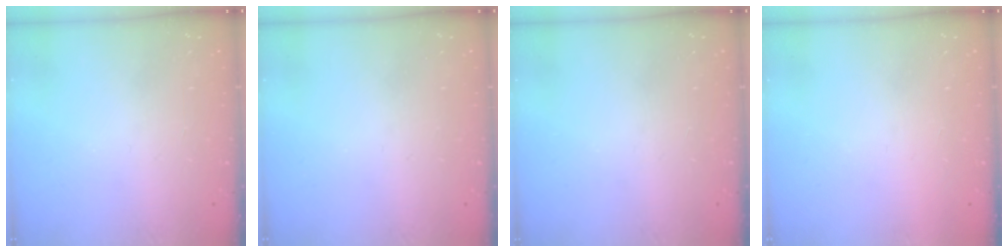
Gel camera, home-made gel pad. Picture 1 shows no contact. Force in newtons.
{"total": 0.0}
{"total": 0.0}
{"total": 1.5, "press": 1.5, "slide": 0.1}